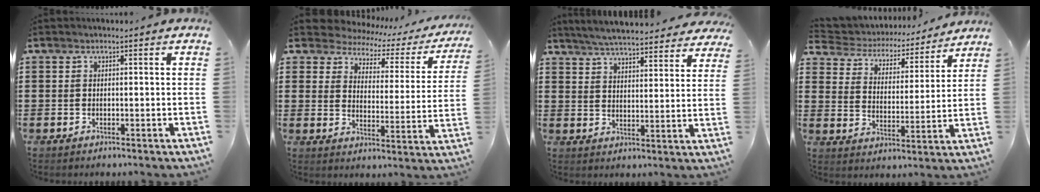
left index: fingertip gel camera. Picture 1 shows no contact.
{"total": 3.5, "force": [3.2, 1.4, 0.5], "torque": [-0.036, -0.025, 0.047]}
{"total": 5.8, "force": [5.6, -0.1, 1.6], "torque": [-0.053, -0.028, 0.098]}
{"total": 4.2, "force": [4.2, 0.6, 0.3], "torque": [-0.033, -0.037, 0.064]}